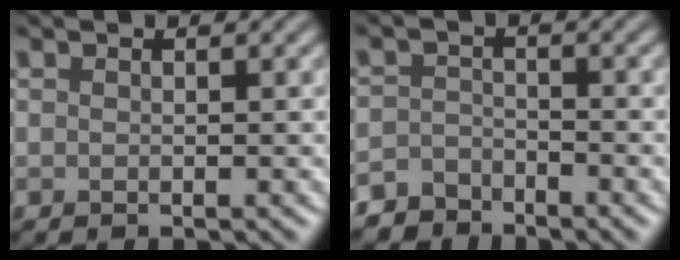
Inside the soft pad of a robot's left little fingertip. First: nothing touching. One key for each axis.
{"total": 3.2, "fx": -2.9, "fy": 1.3, "fz": 0.1, "tx": 0.009, "ty": 0.000, "tz": -0.060}